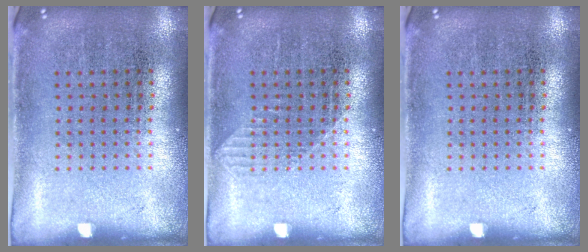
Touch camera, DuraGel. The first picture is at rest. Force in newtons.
{"total": 0.7, "press": 0.6, "slide": 0.2}
{"total": 0.0}